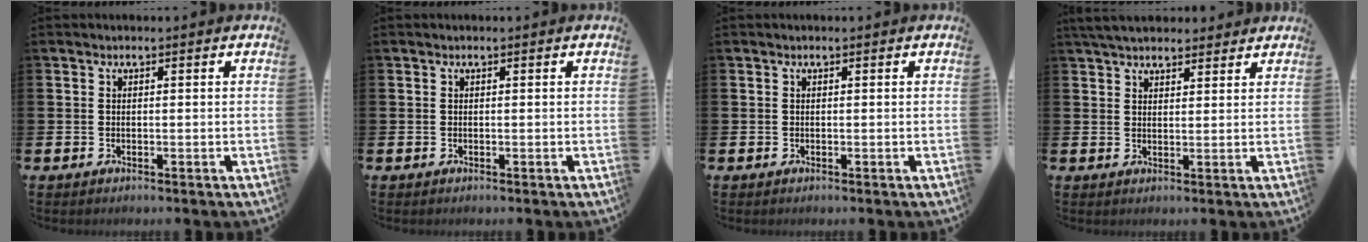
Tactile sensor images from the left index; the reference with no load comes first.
{"total": 0.0}
{"total": 0.0}
{"total": 4.5, "force": [4.2, 1.3, 1.0], "torque": [-0.022, -0.010, 0.077]}